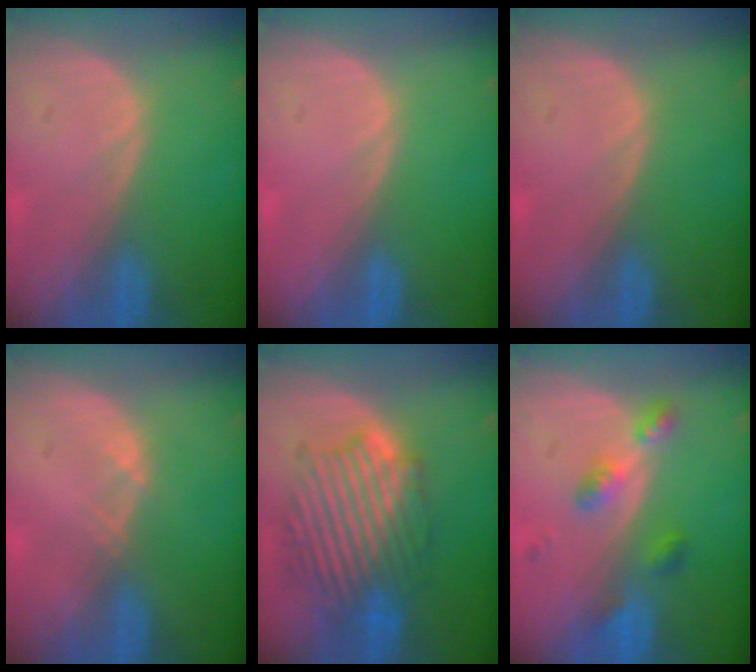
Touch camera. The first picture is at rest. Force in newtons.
{"total": 0.0}
{"total": 0.0}
{"total": 0.8, "press": 0.8, "slide": 0.1}
{"total": 9.8, "press": 9.8, "slide": 0.3}
{"total": 4.6, "press": 4.4, "slide": 1.5}